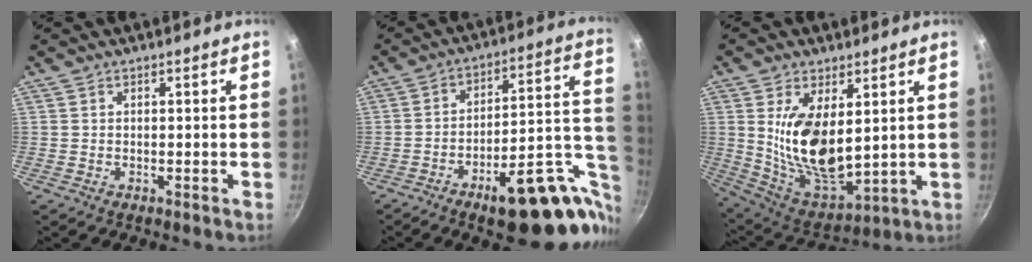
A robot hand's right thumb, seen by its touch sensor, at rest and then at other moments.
{"total": 23.4, "force": [-9.0, 9.3, 19.5], "torque": [-0.211, 0.039, -0.122]}
{"total": 15.9, "force": [3.3, 8.0, 13.3], "torque": [-0.230, -0.042, 0.079]}